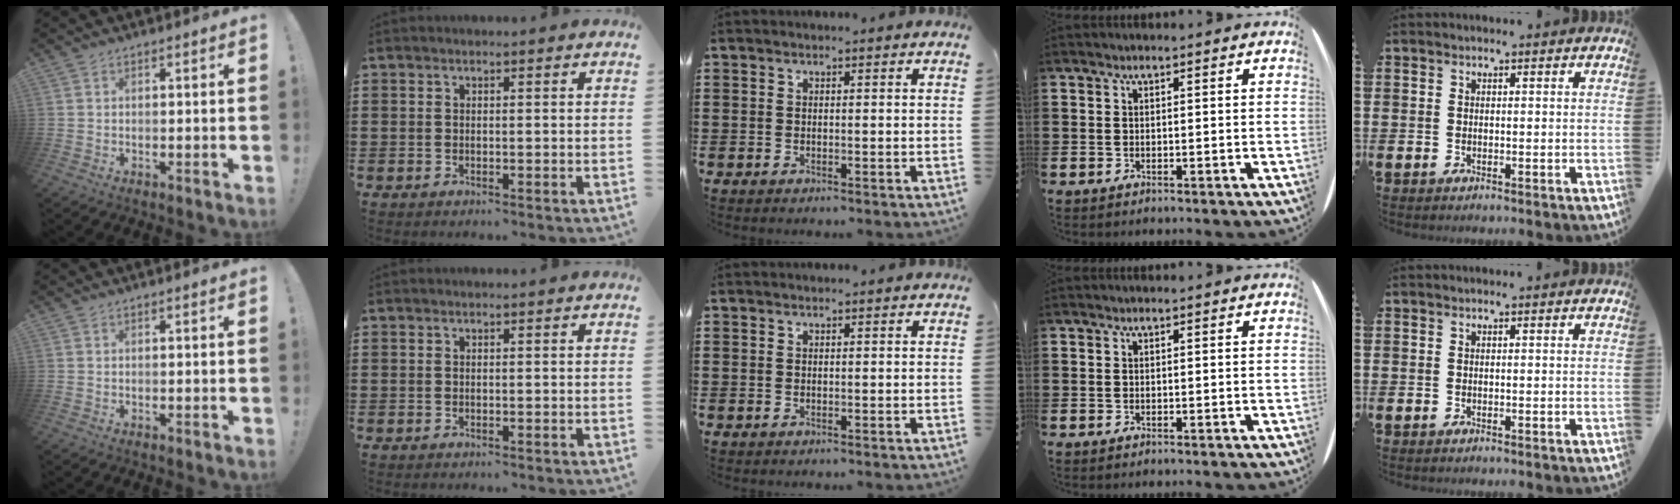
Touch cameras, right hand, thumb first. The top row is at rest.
{}